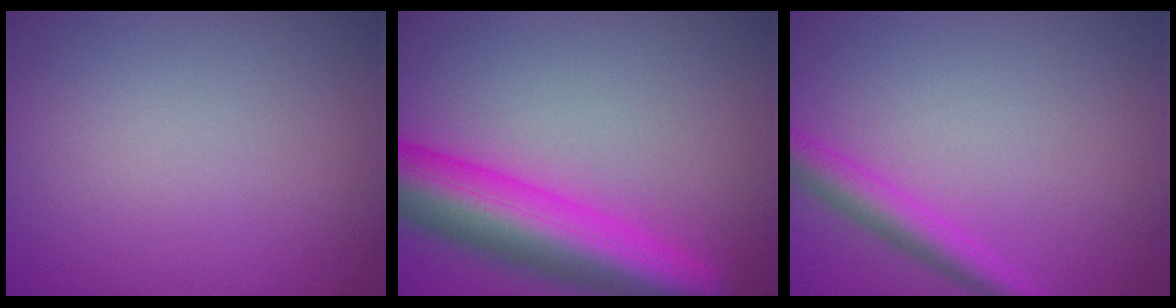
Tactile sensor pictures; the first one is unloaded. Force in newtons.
{"total": 9.9, "press": 9.9, "slide": 0.4}
{"total": 3.1, "press": 3.1, "slide": 0.1}